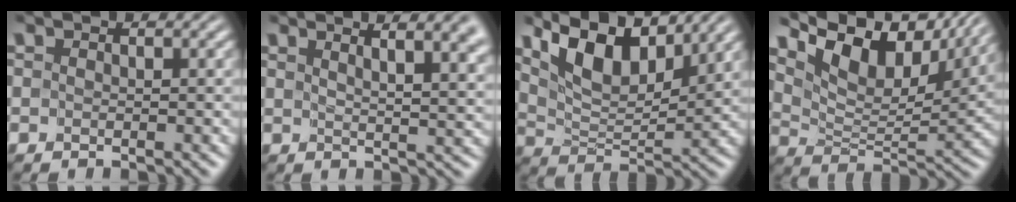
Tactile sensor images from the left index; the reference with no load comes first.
{"total": 9.1, "force": [5.4, 3.3, 6.5], "torque": [-0.042, 0.040, 0.047]}
{"total": 8.5, "force": [5.6, 3.2, 5.6], "torque": [-0.107, 0.005, 0.102]}
{"total": 12.0, "force": [7.8, 5.2, 7.4], "torque": [-0.136, 0.012, 0.141]}